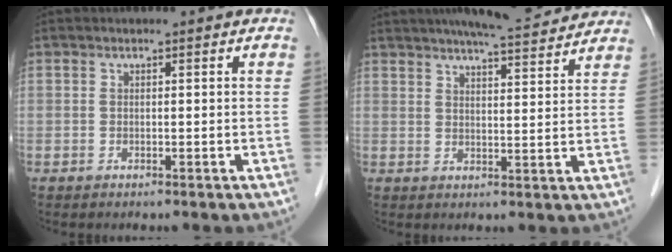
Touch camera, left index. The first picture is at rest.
{"total": 11.8, "force": [10.6, 1.2, 4.9], "torque": [-0.074, 0.012, 0.138]}